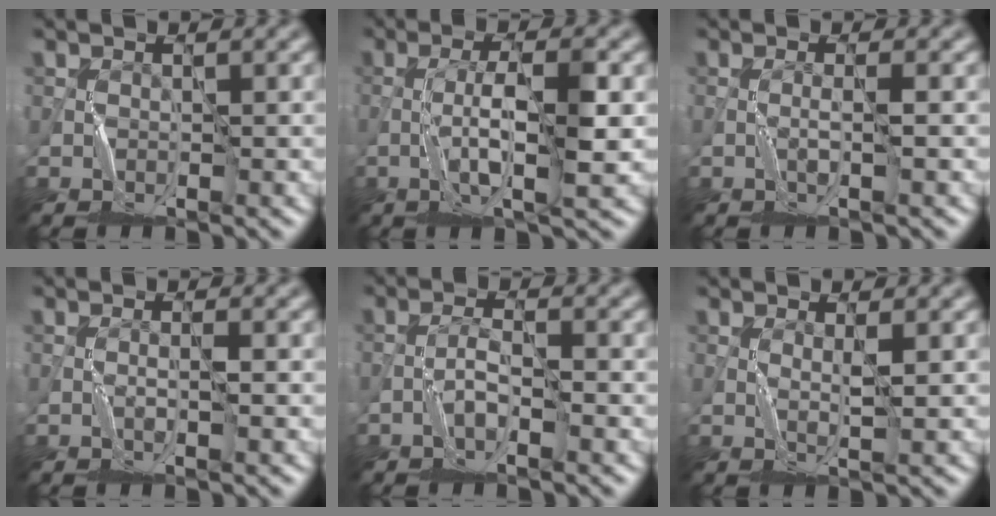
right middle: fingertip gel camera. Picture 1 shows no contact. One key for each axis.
{"total": 4.7, "fx": -0.8, "fy": 0.4, "fz": 4.6, "tx": -0.091, "ty": 0.007, "tz": -0.018}
{"total": 1.0, "fx": -0.2, "fy": -0.9, "fz": 0.2, "tx": -0.010, "ty": 0.001, "tz": -0.006}
{"total": 0.7, "fx": -0.2, "fy": -0.7, "fz": 0.0, "tx": -0.005, "ty": 0.000, "tz": -0.005}
{"total": 1.2, "fx": -1.0, "fy": -0.5, "fz": 0.5, "tx": -0.016, "ty": 0.006, "tz": -0.022}
{"total": 1.1, "fx": 0.6, "fy": -0.9, "fz": 0.1, "tx": -0.010, "ty": 0.000, "tz": 0.010}